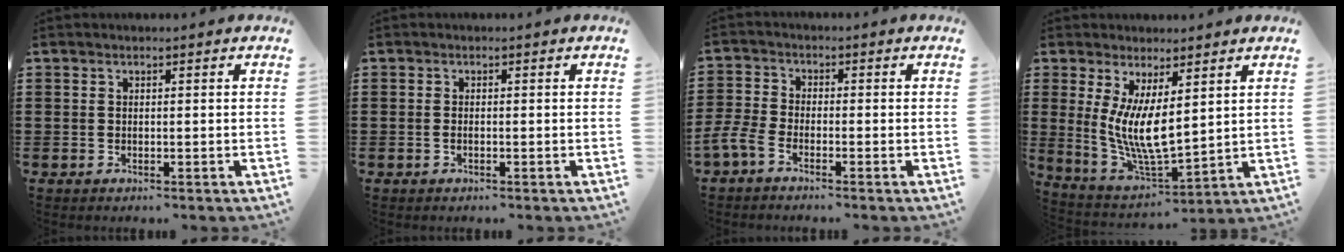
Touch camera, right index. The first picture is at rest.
{"total": 0.6, "force": [-0.3, 0.2, 0.5], "torque": [-0.012, -0.005, -0.004]}
{"total": 3.3, "force": [-2.6, 1.0, 1.7], "torque": [-0.060, -0.007, -0.059]}
{"total": 8.3, "force": [1.7, 2.6, 7.7], "torque": [-0.168, -0.020, 0.031]}